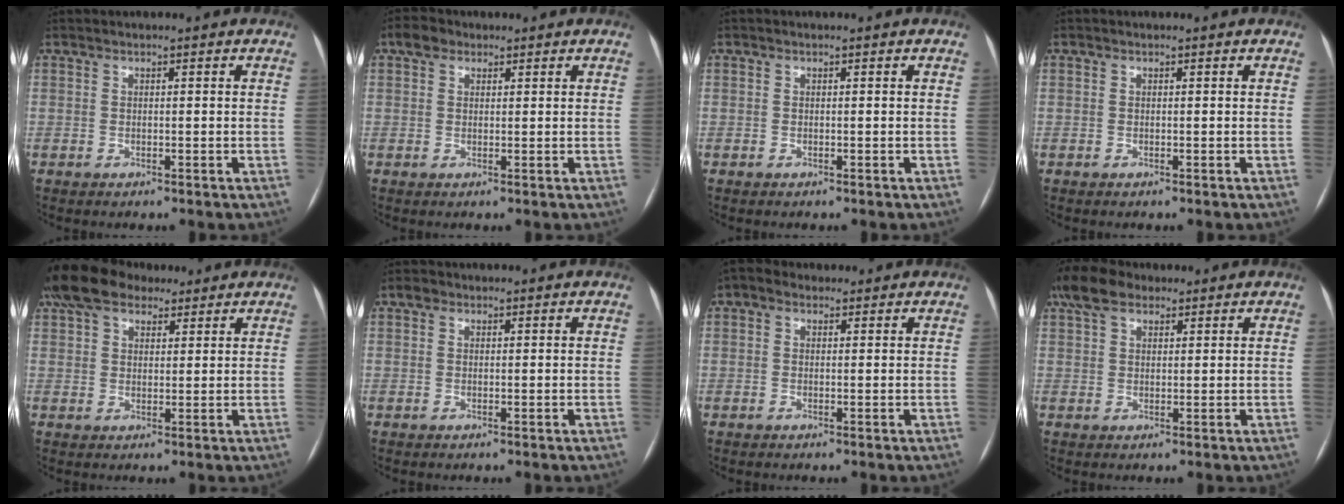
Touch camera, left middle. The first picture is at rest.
{"total": 2.8, "force": [1.7, 2.0, 1.1], "torque": [-0.024, 0.019, 0.028]}
{"total": 0.0}
{"total": 0.0}
{"total": 10.0, "force": [7.6, 4.9, 4.3], "torque": [-0.077, 0.045, 0.136]}
{"total": 1.1, "force": [0.6, 0.9, 0.3], "torque": [-0.006, 0.011, 0.009]}
{"total": 2.8, "force": [1.7, 2.0, 1.1], "torque": [-0.026, 0.029, 0.025]}
{"total": 6.4, "force": [4.4, 3.2, 3.4], "torque": [-0.077, 0.037, 0.086]}